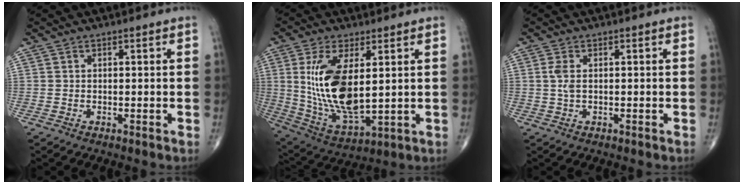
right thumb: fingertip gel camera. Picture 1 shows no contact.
{"total": 16.6, "force": [2.8, 7.3, 14.7], "torque": [-0.289, -0.024, 0.071]}
{"total": 2.3, "force": [0.3, 1.0, 2.0], "torque": [-0.056, 0.006, 0.006]}